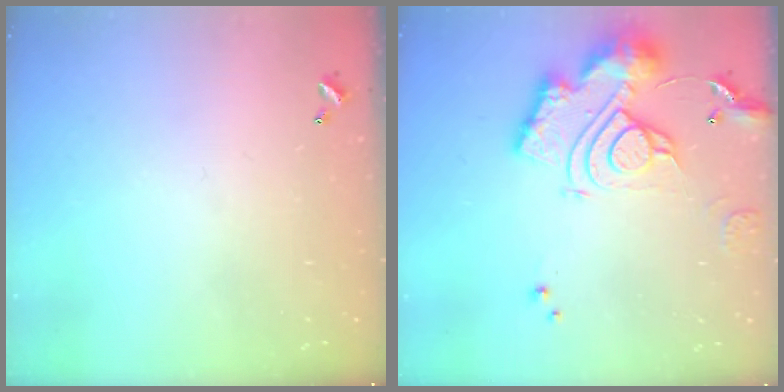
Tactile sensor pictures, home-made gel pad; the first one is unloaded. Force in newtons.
{"total": 17.7, "press": 17.6, "slide": 2.1}